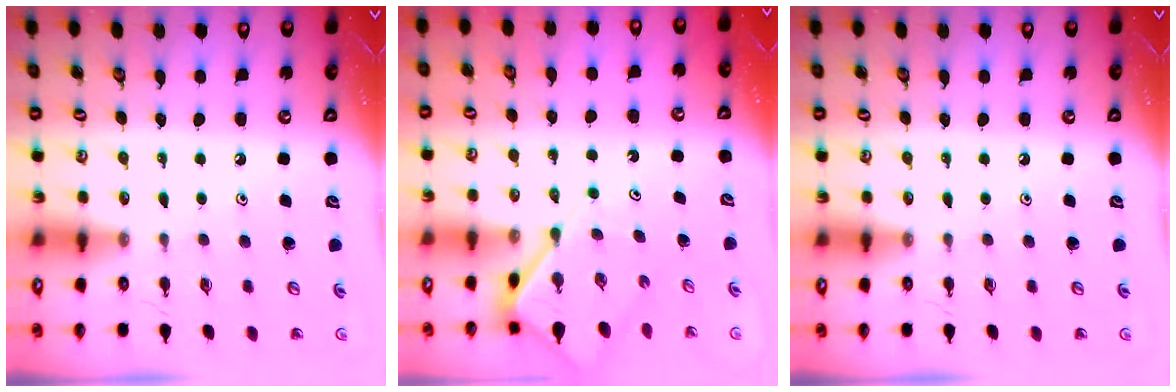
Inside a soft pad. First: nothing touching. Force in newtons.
{"total": 7.5, "press": 7.4, "slide": 0.7}
{"total": 0.0}